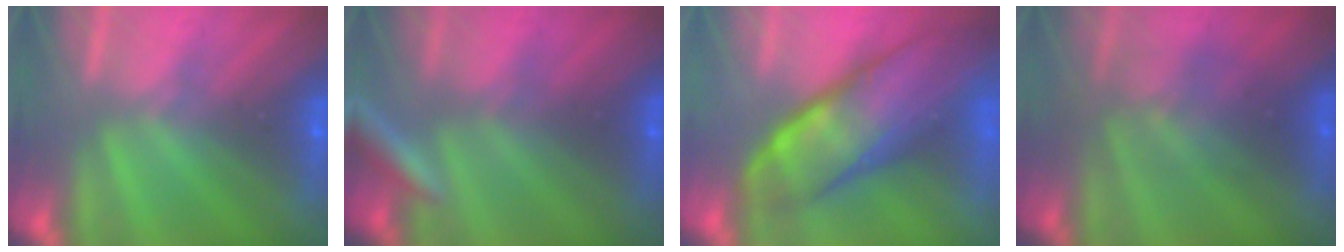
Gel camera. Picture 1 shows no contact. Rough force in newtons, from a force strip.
{"total": 2.7}
{"total": 11.2}
{"total": 2.2}